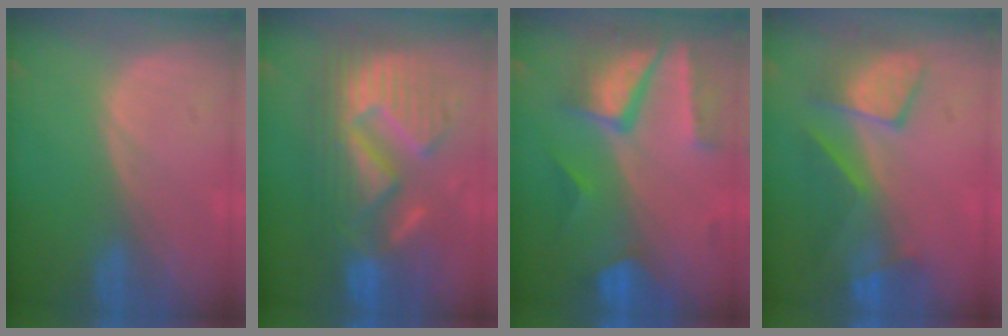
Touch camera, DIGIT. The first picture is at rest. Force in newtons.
{"total": 13.2, "press": 13.1, "slide": 1.3}
{"total": 10.2, "press": 8.6, "slide": 5.4}
{"total": 8.2, "press": 7.9, "slide": 2.4}